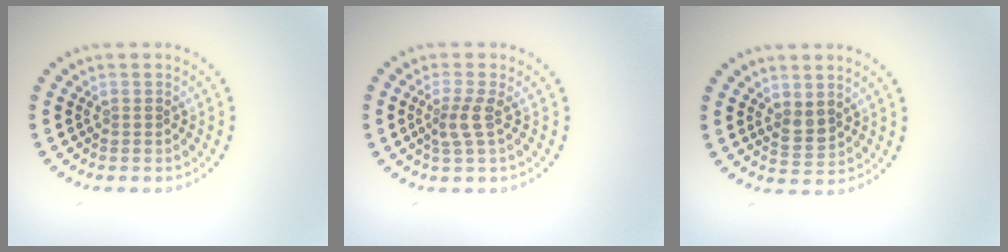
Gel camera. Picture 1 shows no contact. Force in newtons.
{"total": 2.0, "press": 1.6, "slide": 1.2}
{"total": 1.6, "press": 1.5, "slide": 0.7}